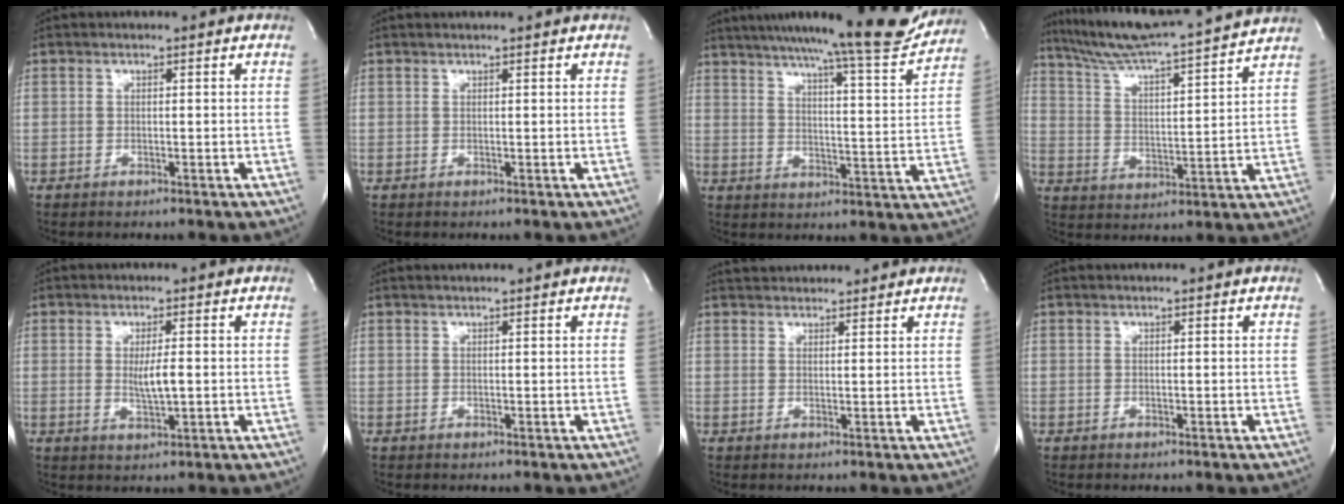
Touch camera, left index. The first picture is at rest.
{"total": 1.2, "force": [1.1, -0.2, 0.5], "torque": [-0.007, 0.008, 0.017]}
{"total": 18.1, "force": [16.2, 0.3, 8.1], "torque": [-0.117, -0.039, 0.215]}
{"total": 17.5, "force": [16.1, -1.1, 7.0], "torque": [-0.127, -0.015, 0.242]}
{"total": 3.3, "force": [-0.4, 0.3, 3.3], "torque": [-0.063, -0.011, -0.003]}
{"total": 1.8, "force": [1.6, -0.2, 0.7], "torque": [-0.010, 0.010, 0.023]}
{"total": 5.8, "force": [5.6, 1.2, 1.1], "torque": [-0.015, 0.028, 0.078]}
{"total": 0.0}